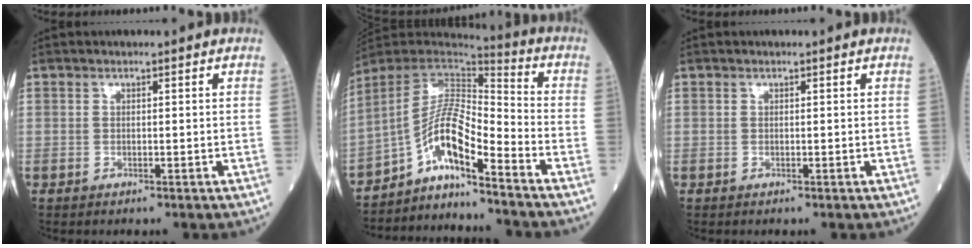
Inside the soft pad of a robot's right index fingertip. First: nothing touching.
{"total": 11.7, "force": [-7.7, 1.2, 8.8], "torque": [-0.157, 0.020, -0.136]}
{"total": 0.0}